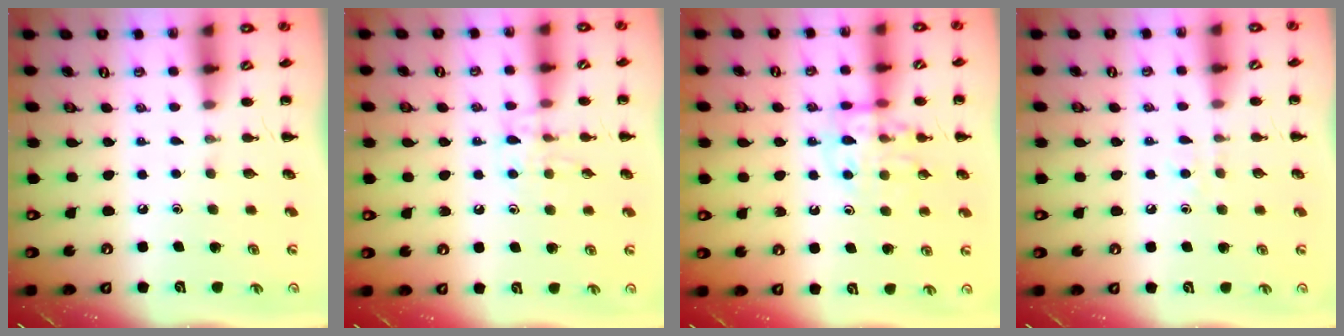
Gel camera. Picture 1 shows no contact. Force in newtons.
{"total": 8.8, "press": 8.8, "slide": 1.1}
{"total": 11.3, "press": 11.2, "slide": 1.6}
{"total": 2.9, "press": 2.7, "slide": 1.1}